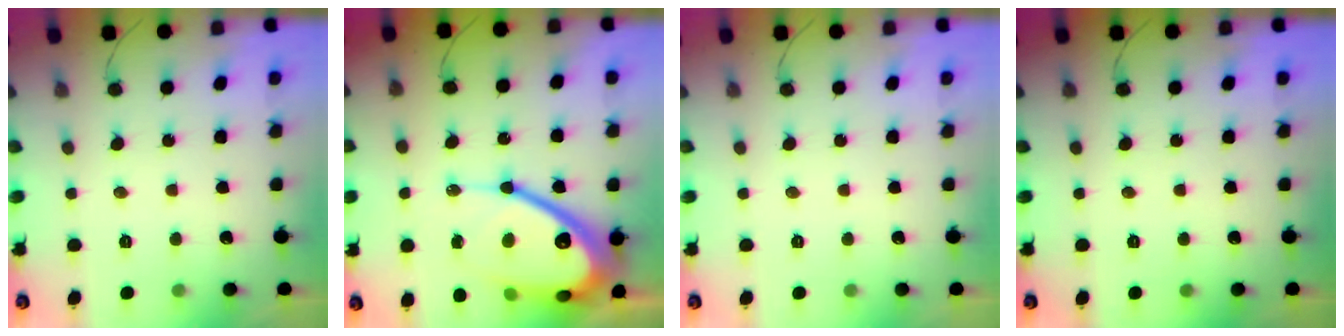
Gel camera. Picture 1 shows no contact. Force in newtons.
{"total": 22.5, "press": 22.4, "slide": 1.8}
{"total": 0.0}
{"total": 0.0}